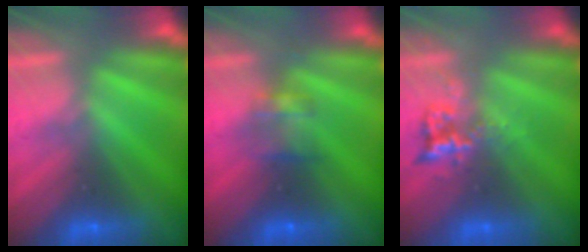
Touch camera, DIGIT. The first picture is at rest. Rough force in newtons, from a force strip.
{"total": 2.8}
{"total": 2.4}